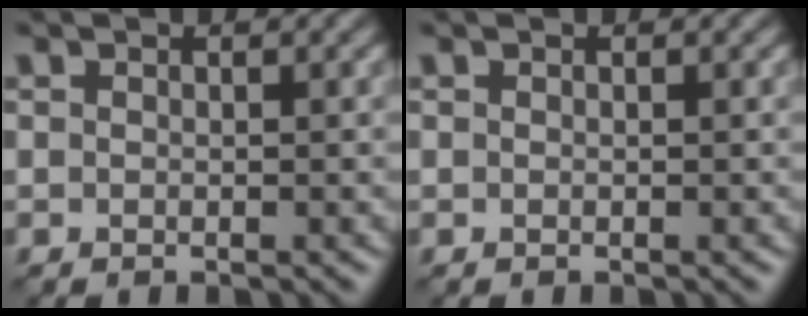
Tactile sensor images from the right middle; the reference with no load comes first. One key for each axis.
{"total": 0.0}